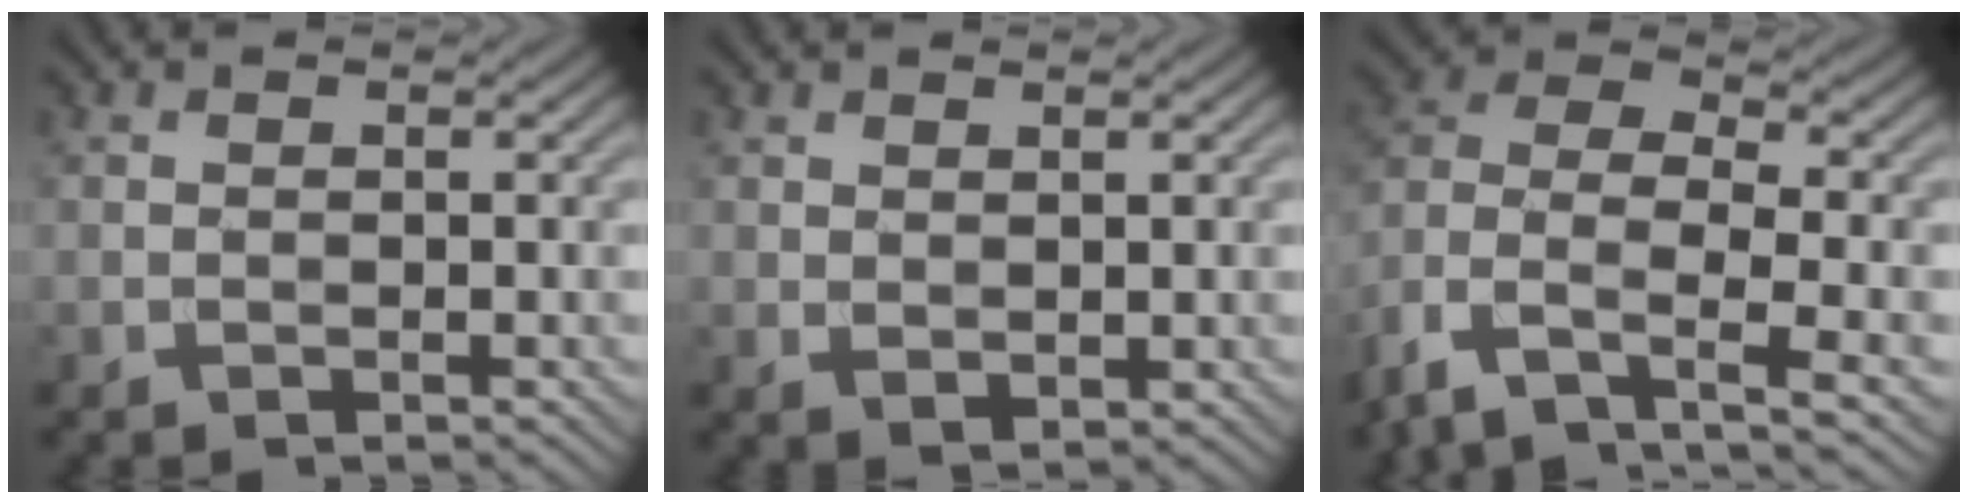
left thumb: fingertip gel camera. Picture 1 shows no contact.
{"total": 1.5, "force": [0.8, 0.8, 1.0], "torque": [-0.020, -0.006, 0.021]}
{"total": 11.0, "force": [-5.6, 5.9, 7.4], "torque": [-0.169, -0.016, -0.120]}